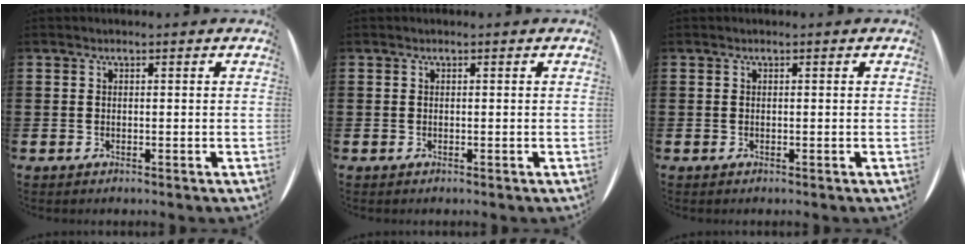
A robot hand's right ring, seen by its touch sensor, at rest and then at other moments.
{"total": 0.0}
{"total": 0.0}